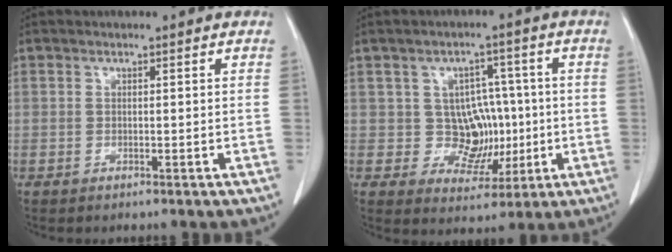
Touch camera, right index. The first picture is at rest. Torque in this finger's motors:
{"motor_torque": [0.10, -0.02, 0.06, 0.00]}